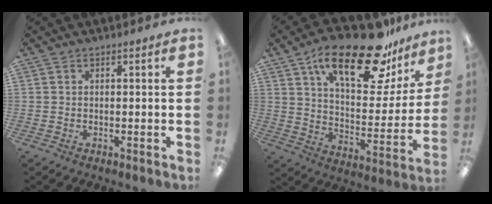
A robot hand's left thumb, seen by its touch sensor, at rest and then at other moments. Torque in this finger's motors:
{"motor_torque": [0.36, 0.44, 1.56, -1.21, 0.28]}